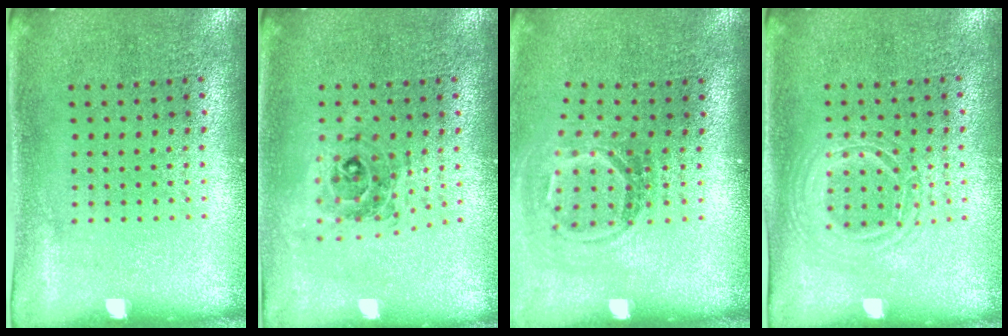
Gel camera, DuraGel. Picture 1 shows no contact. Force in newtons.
{"total": 0.6, "press": 0.6, "slide": 0.2}
{"total": 1.7, "press": 1.2, "slide": 1.3}
{"total": 1.2, "press": 1.1, "slide": 0.3}